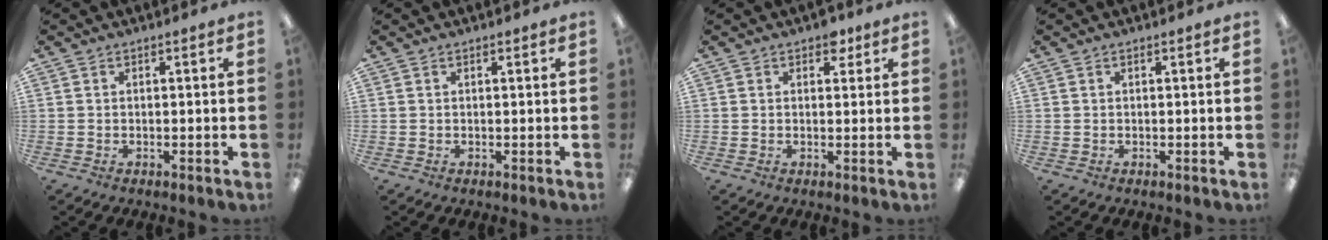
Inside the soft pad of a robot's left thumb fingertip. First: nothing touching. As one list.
[{"total": 0.0}, {"total": 3.2, "force": [2.1, 1.9, 1.5], "torque": [-0.010, -0.006, 0.033]}, {"total": 0.0}]